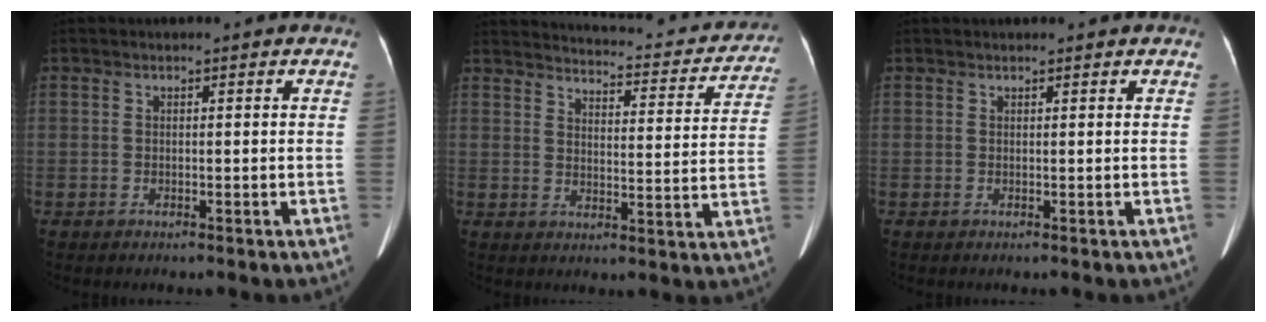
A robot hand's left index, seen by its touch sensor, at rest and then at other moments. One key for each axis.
{"total": 19.6, "fx": 18.0, "fy": 4.4, "fz": 6.5, "tx": -0.071, "ty": -0.032, "tz": 0.208}
{"total": 2.1, "fx": 1.9, "fy": 0.2, "fz": 0.8, "tx": -0.009, "ty": 0.011, "tz": 0.023}